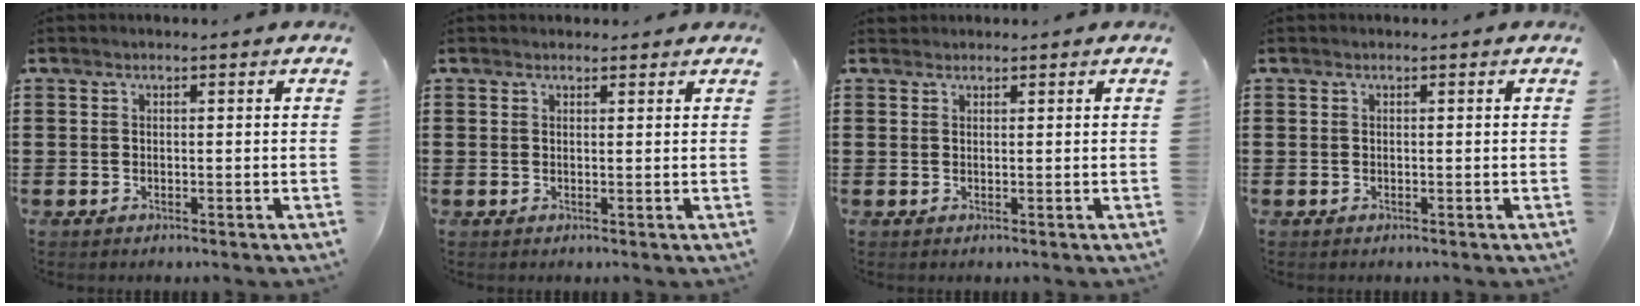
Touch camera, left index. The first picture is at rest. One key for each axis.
{"total": 0.9, "fx": 0.8, "fy": 0.3, "fz": 0.1, "tx": -0.004, "ty": 0.002, "tz": 0.017}
{"total": 0.8, "fx": 0.7, "fy": 0.2, "fz": 0.0, "tx": -0.002, "ty": 0.000, "tz": 0.016}
{"total": 0.0}